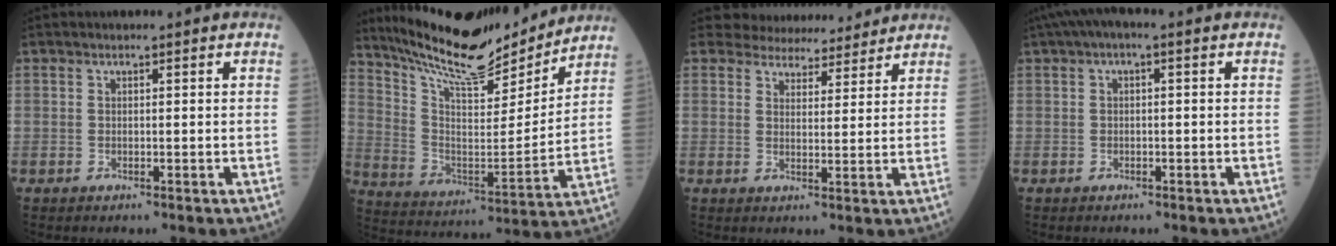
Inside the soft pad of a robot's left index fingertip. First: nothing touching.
{"total": 18.0, "force": [16.6, 2.8, 6.3], "torque": [-0.126, -0.016, 0.278]}
{"total": 9.1, "force": [8.6, 2.7, 1.1], "torque": [-0.008, 0.008, 0.112]}
{"total": 3.2, "force": [1.2, 1.0, 2.8], "torque": [-0.049, 0.019, 0.015]}